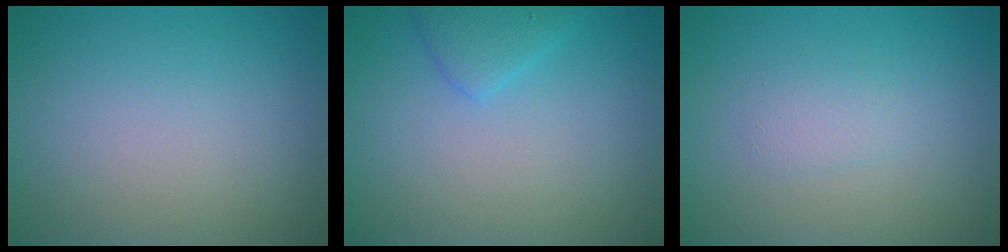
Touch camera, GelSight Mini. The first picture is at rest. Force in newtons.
{"total": 2.0, "press": 2.0, "slide": 0.1}
{"total": 1.3, "press": 1.3, "slide": 0.0}